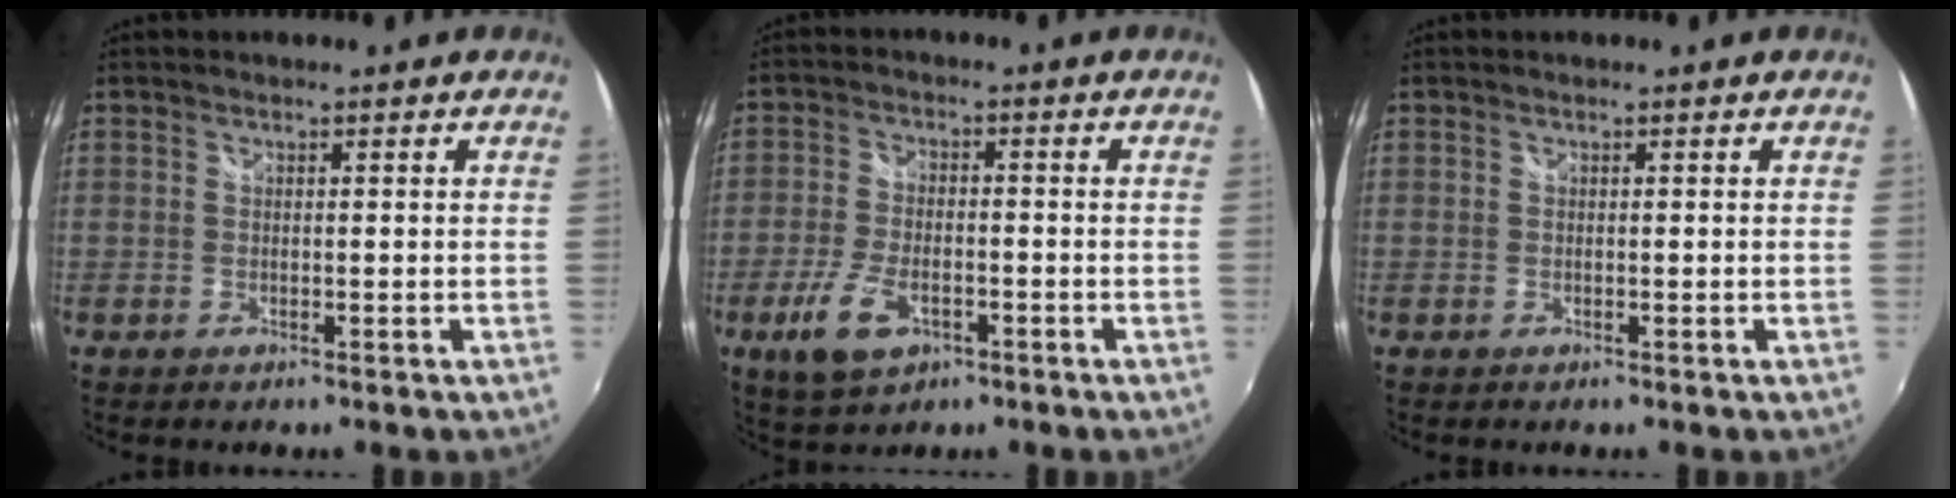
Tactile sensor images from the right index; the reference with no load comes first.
{"total": 8.8, "force": [-4.1, 4.5, 6.3], "torque": [-0.146, -0.010, -0.072]}
{"total": 0.0}